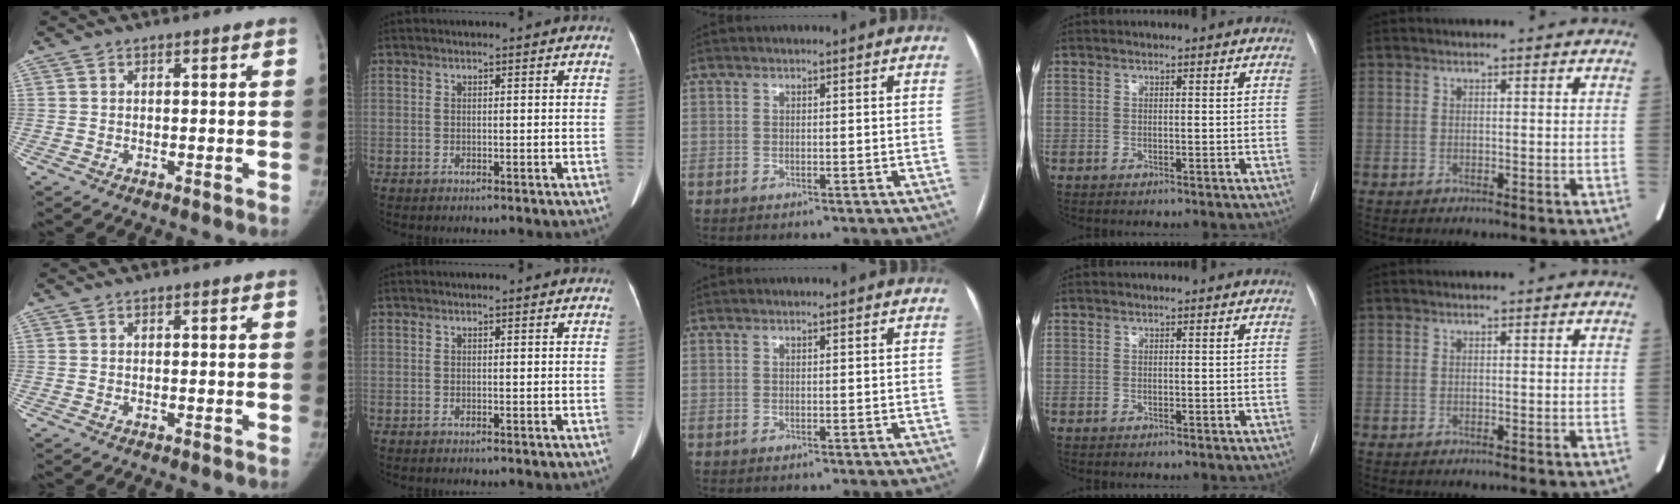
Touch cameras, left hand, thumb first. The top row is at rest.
{}